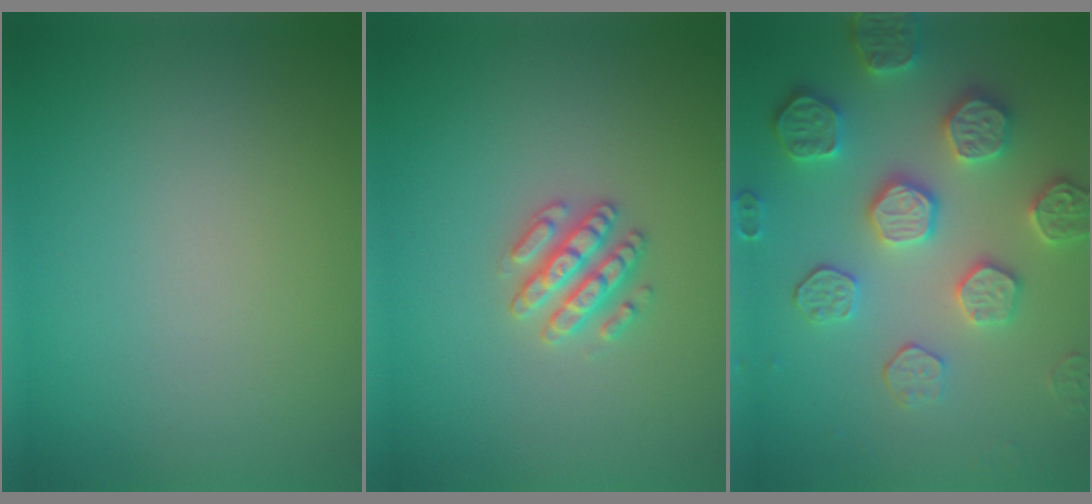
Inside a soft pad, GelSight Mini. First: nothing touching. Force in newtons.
{"total": 2.6, "press": 2.6, "slide": 0.3}
{"total": 5.6, "press": 5.1, "slide": 2.2}